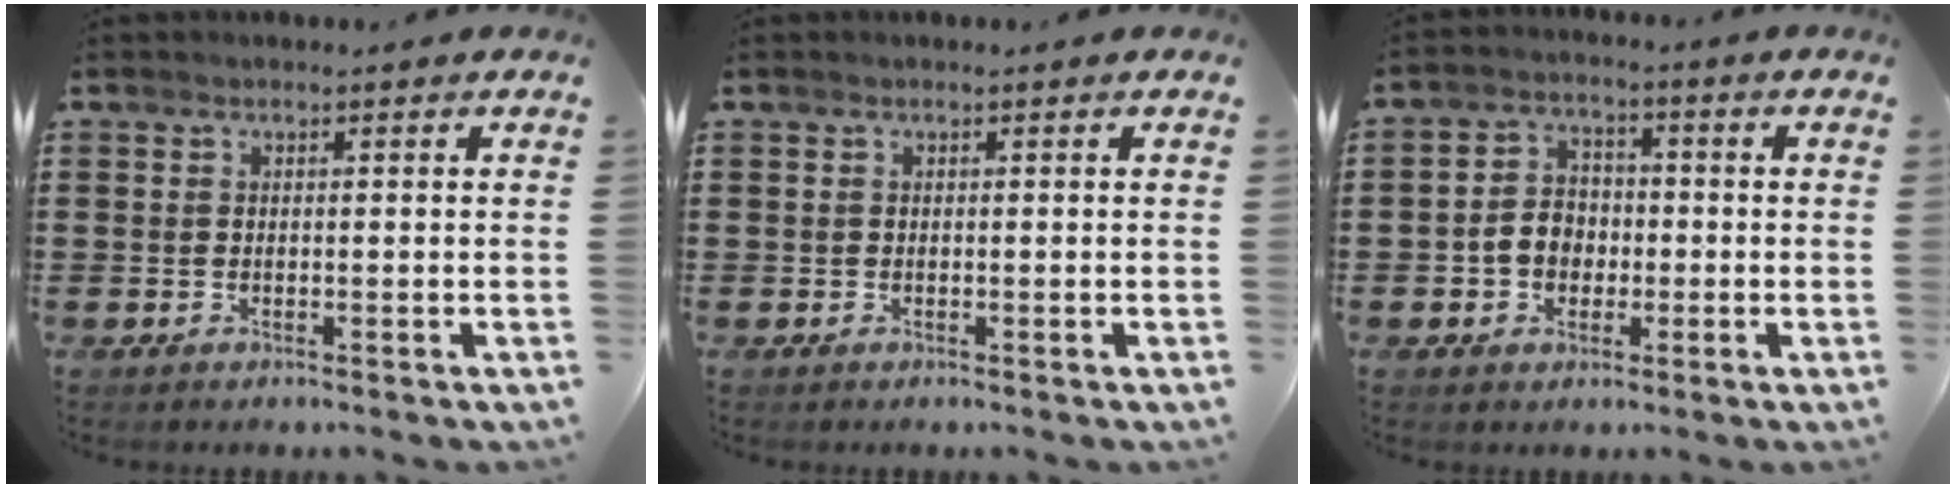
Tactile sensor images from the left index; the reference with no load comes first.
{"total": 0.0}
{"total": 4.8, "force": [-1.2, 3.8, 2.5], "torque": [-0.056, 0.012, -0.026]}